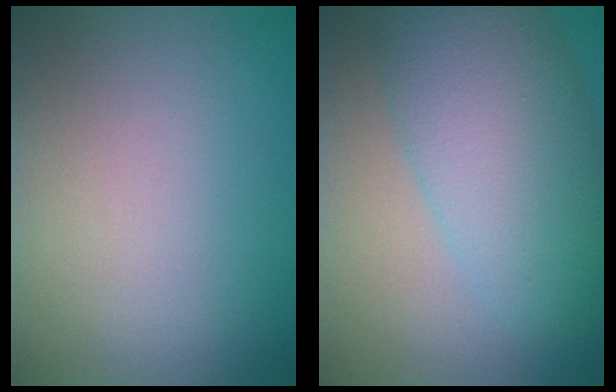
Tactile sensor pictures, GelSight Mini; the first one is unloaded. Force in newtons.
{"total": 8.6, "press": 8.6, "slide": 0.7}